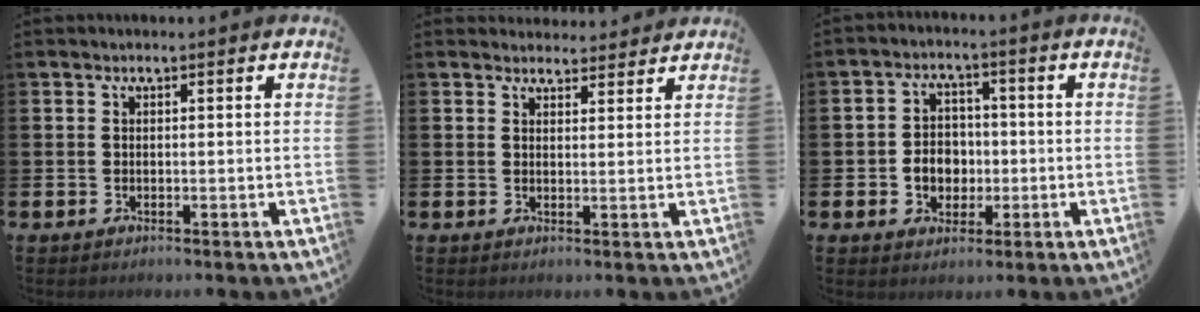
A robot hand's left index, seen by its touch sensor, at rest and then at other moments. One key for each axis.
{"total": 2.9, "fx": 2.8, "fy": 0.7, "fz": -0.2, "tx": 0.012, "ty": -0.018, "tz": 0.049}
{"total": 4.4, "fx": -0.8, "fy": 3.8, "fz": 2.1, "tx": -0.027, "ty": 0.003, "tz": -0.023}